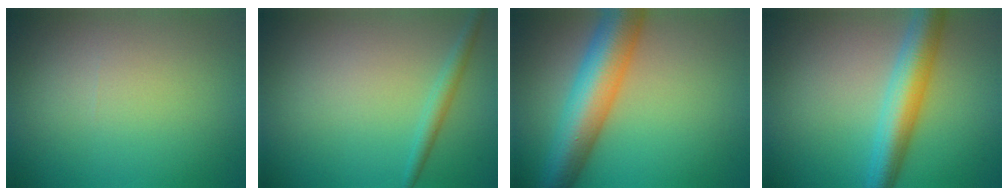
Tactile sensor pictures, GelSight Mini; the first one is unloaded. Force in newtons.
{"total": 1.7, "press": 1.7, "slide": 0.0}
{"total": 9.3, "press": 9.3, "slide": 0.3}
{"total": 6.0, "press": 6.0, "slide": 0.2}